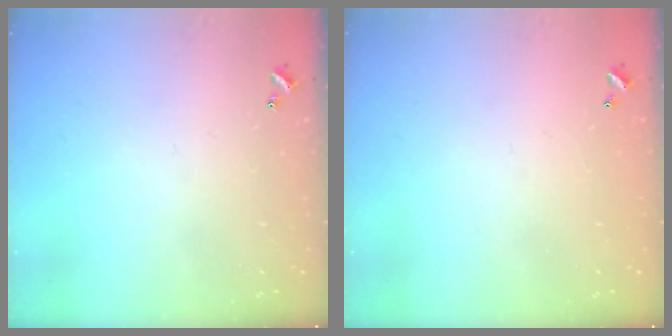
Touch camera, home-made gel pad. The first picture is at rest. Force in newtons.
{"total": 2.8, "press": 2.8, "slide": 0.1}